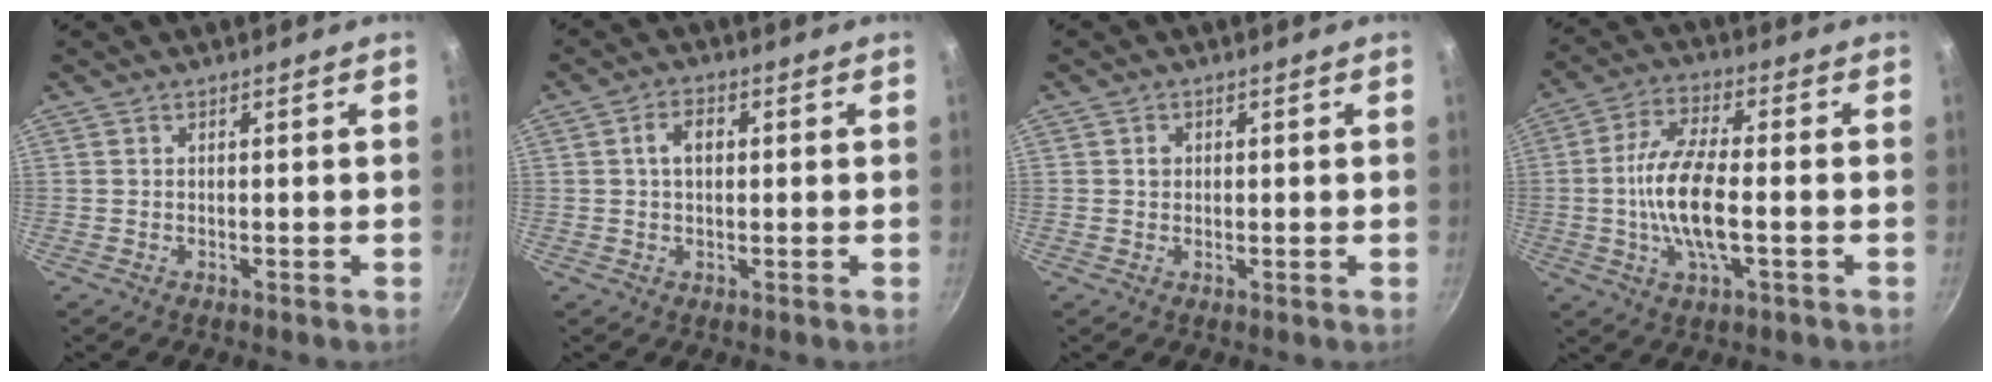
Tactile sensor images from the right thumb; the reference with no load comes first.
{"total": 4.0, "force": [0.7, 2.5, 3.0], "torque": [-0.052, 0.011, 0.010]}
{"total": 1.4, "force": [0.4, 1.2, 0.6], "torque": [-0.003, 0.001, 0.006]}
{"total": 12.7, "force": [-1.5, 4.7, 11.7], "torque": [-0.241, 0.014, -0.030]}